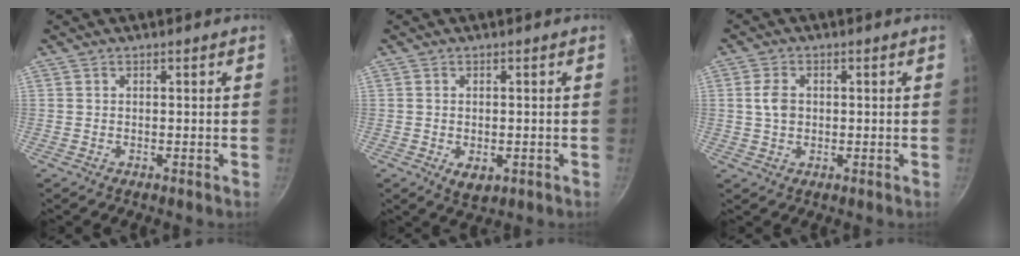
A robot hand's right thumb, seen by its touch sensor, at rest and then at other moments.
{"total": 3.9, "force": [-1.0, 2.4, 2.9], "torque": [-0.044, -0.010, -0.010]}
{"total": 4.2, "force": [0.4, 3.1, 2.8], "torque": [-0.047, 0.004, 0.004]}